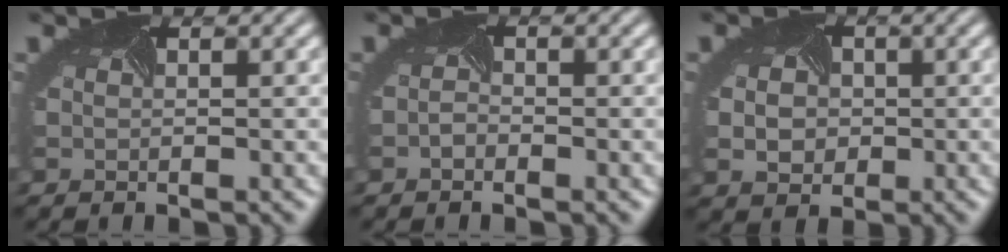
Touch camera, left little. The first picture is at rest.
{"total": 0.6, "force": [-0.6, 0.1, 0.1], "torque": [-0.010, -0.003, -0.013]}
{"total": 6.1, "force": [0.4, 4.7, 3.9], "torque": [-0.054, 0.009, -0.009]}